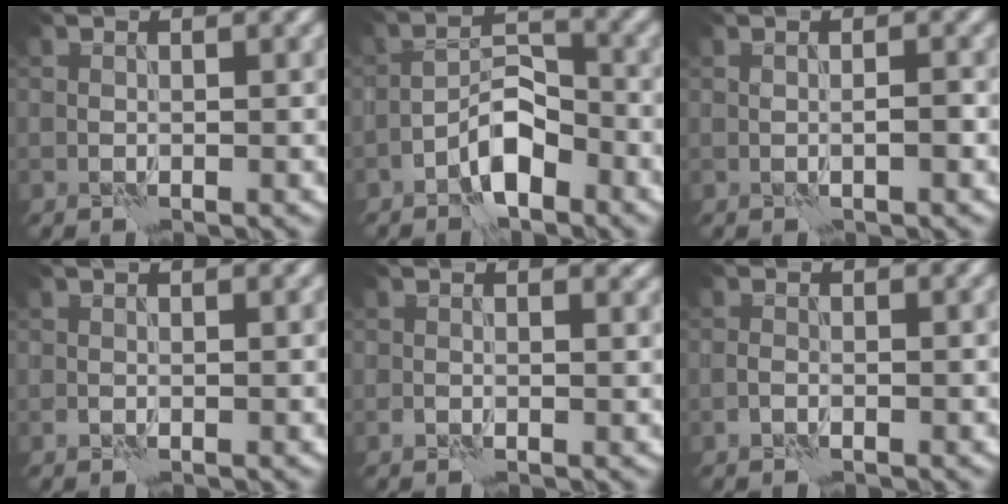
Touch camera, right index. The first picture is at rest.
{"total": 4.3, "force": [-2.7, 1.7, 2.9], "torque": [-0.042, 0.015, -0.054]}
{"total": 0.8, "force": [-0.3, 0.0, 0.7], "torque": [-0.009, 0.004, -0.005]}
{"total": 0.8, "force": [-0.1, 0.4, 0.7], "torque": [-0.014, 0.004, -0.005]}
{"total": 1.3, "force": [0.2, 0.8, 1.0], "torque": [-0.011, -0.004, 0.000]}
{"total": 1.0, "force": [-0.7, 0.3, 0.6], "torque": [-0.013, 0.002, -0.016]}